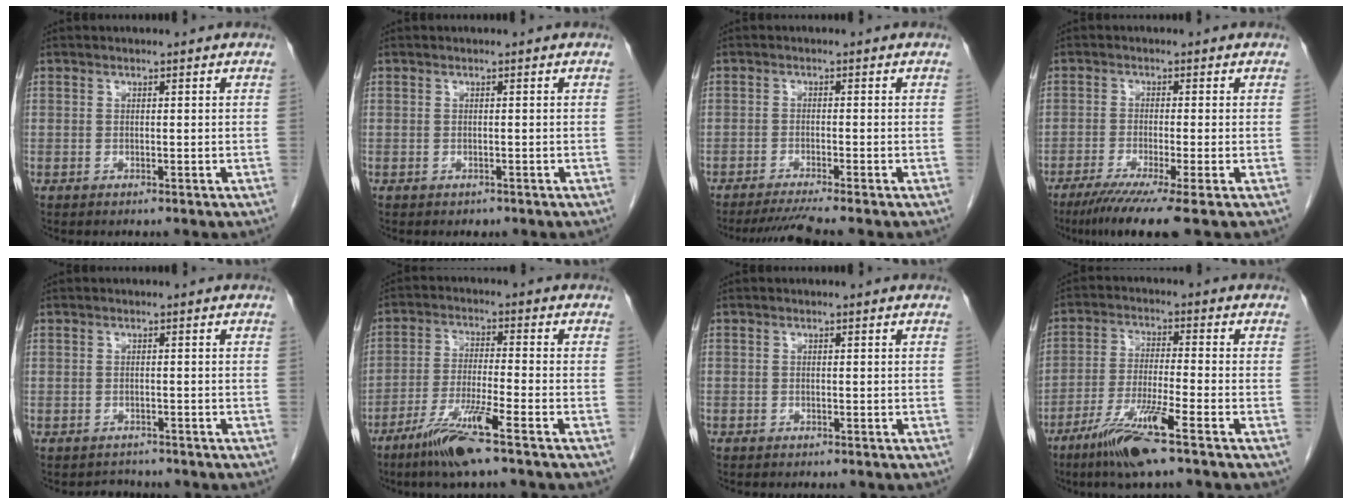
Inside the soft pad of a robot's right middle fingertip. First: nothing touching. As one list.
[{"total": 0.6, "force": [-0.4, 0.4, 0.1], "torque": [-0.004, 0.002, -0.003]}, {"total": 4.5, "force": [-3.9, -1.3, 1.9], "torque": [-0.030, -0.017, -0.069]}, {"total": 7.4, "force": [-4.9, -0.7, 5.5], "torque": [-0.083, -0.020, -0.081]}, {"total": 1.9, "force": [-1.6, 0.8, -0.5], "torque": [0.004, -0.002, -0.026]}, {"total": 8.9, "force": [-5.8, -0.3, 6.7], "torque": [-0.135, -0.024, -0.113]}, {"total": 0.5, "force": [-0.4, 0.4, 0.0], "torque": [-0.008, 0.002, -0.007]}, {"total": 9.8, "force": [-6.1, -0.1, 7.6], "torque": [-0.155, -0.026, -0.118]}]